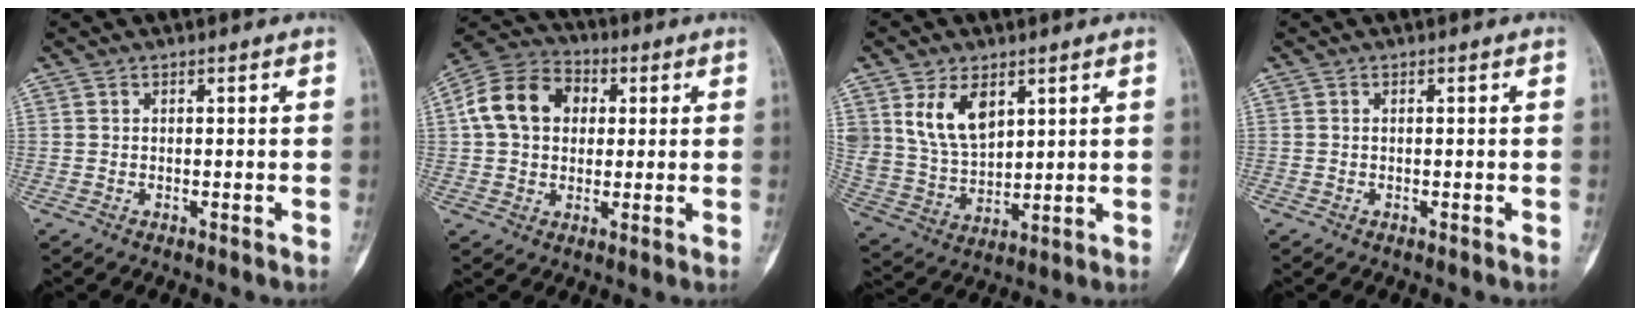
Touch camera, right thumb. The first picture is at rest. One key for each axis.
{"total": 13.7, "fx": 2.3, "fy": 10.6, "fz": 8.3, "tx": -0.133, "ty": 0.021, "tz": 0.030}
{"total": 10.7, "fx": 4.9, "fy": 6.5, "fz": 6.9, "tx": -0.114, "ty": -0.019, "tz": 0.111}
{"total": 0.0}